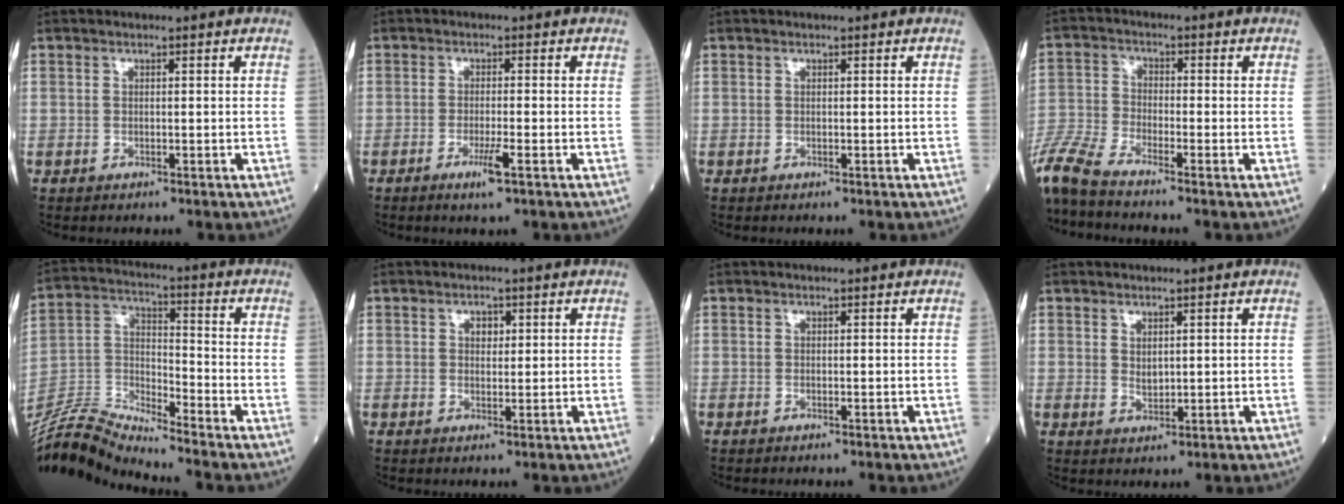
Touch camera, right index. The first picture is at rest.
{"total": 3.0, "force": [-1.5, -0.3, 2.5], "torque": [-0.051, -0.007, -0.027]}
{"total": 0.0}
{"total": 8.5, "force": [-7.6, -0.5, 3.6], "torque": [-0.087, -0.024, -0.158]}
{"total": 12.2, "force": [-12.0, -1.2, 2.1], "torque": [-0.053, 0.022, -0.235]}
{"total": 1.8, "force": [0.7, 1.2, 1.1], "torque": [-0.016, 0.001, 0.010]}
{"total": 0.0}
{"total": 1.7, "force": [0.6, 1.0, 1.3], "torque": [-0.024, -0.004, 0.016]}